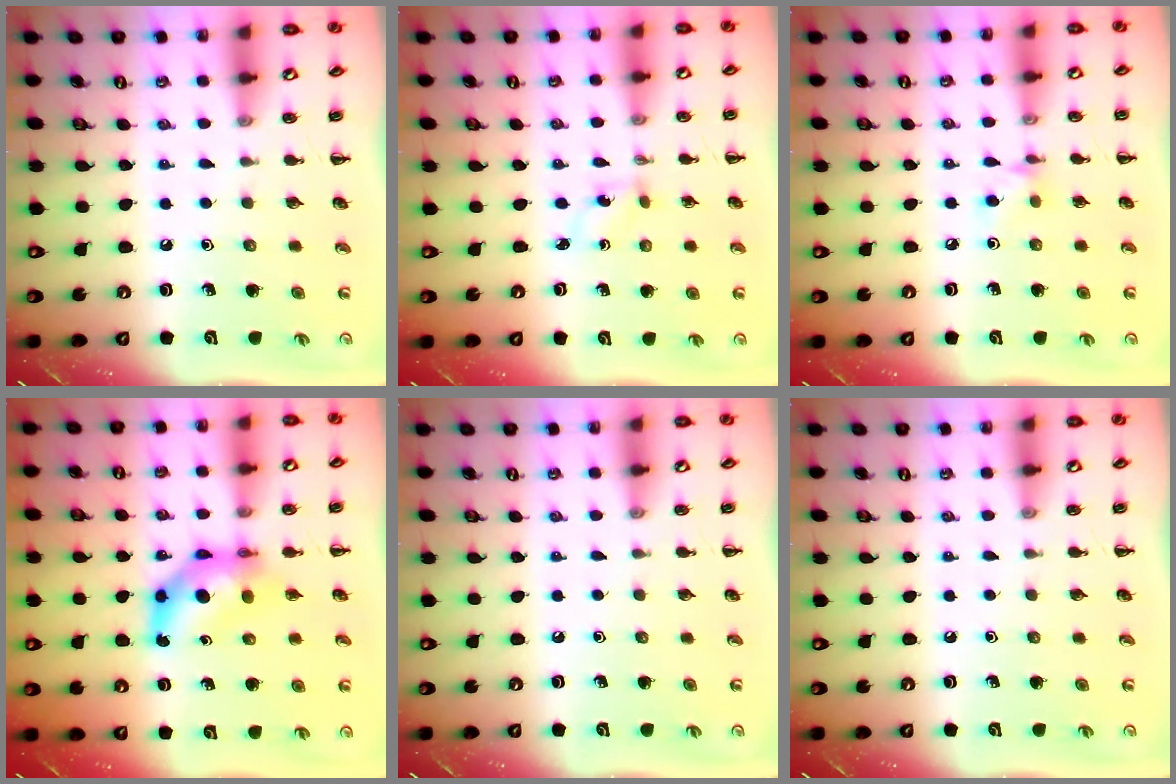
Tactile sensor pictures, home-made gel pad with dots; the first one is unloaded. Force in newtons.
{"total": 1.5, "press": 1.4, "slide": 0.6}
{"total": 4.7, "press": 4.5, "slide": 1.2}
{"total": 6.6, "press": 6.5, "slide": 1.2}
{"total": 0.0}
{"total": 0.0}